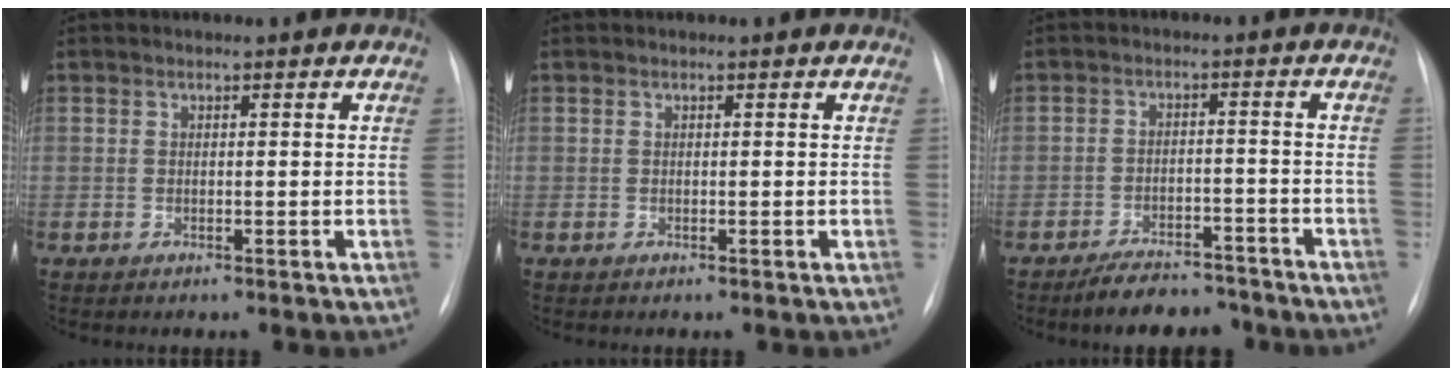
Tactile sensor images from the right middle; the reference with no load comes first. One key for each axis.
{"total": 0.0}
{"total": 7.8, "fx": -6.8, "fy": 3.0, "fz": 2.5, "tx": -0.035, "ty": 0.000, "tz": -0.104}